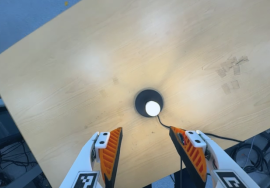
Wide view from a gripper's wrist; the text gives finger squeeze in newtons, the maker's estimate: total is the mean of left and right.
{"total": 0.0}